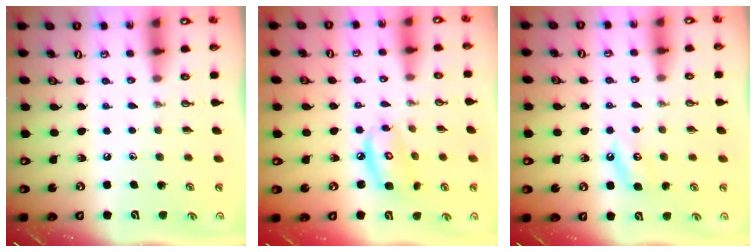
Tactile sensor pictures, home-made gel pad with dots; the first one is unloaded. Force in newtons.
{"total": 7.9, "press": 7.9, "slide": 0.6}
{"total": 4.1, "press": 4.0, "slide": 0.7}